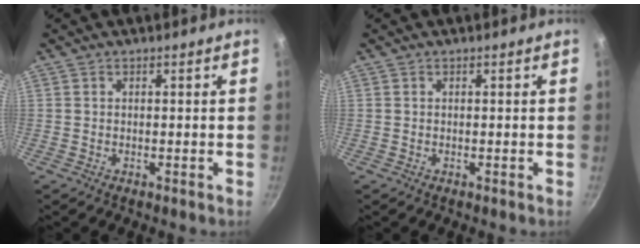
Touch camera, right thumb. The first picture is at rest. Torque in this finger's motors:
{"motor_torque": [0.00, 0.00, 0.07, 0.00, 0.00]}